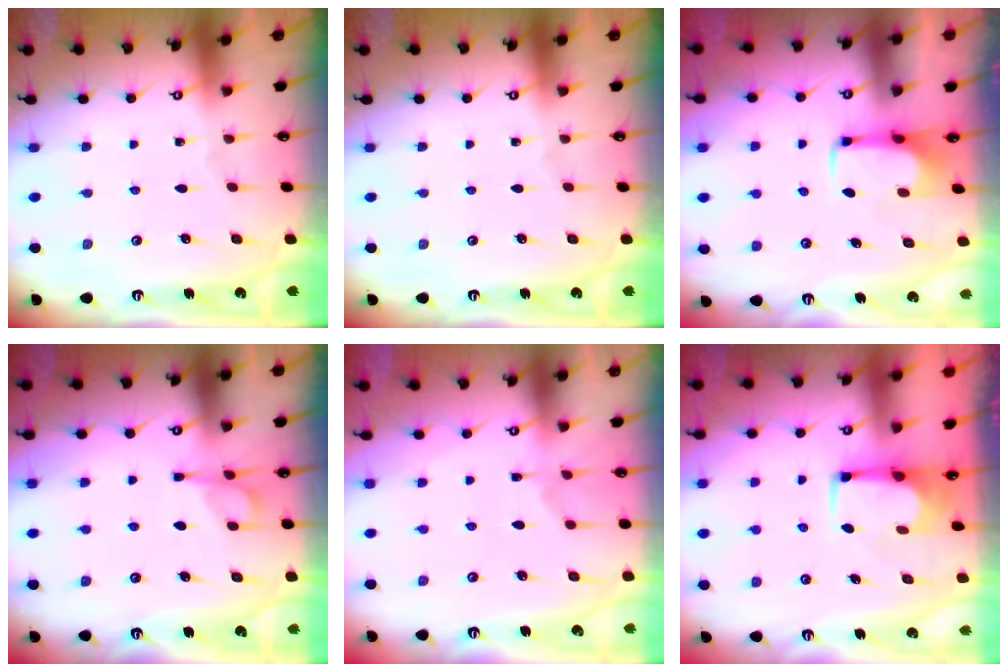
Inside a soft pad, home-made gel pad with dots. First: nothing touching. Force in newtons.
{"total": 0.0}
{"total": 2.1, "press": 2.0, "slide": 0.4}
{"total": 6.8, "press": 6.7, "slide": 0.8}
{"total": 1.2, "press": 0.5, "slide": 1.1}
{"total": 1.8, "press": 1.7, "slide": 0.3}